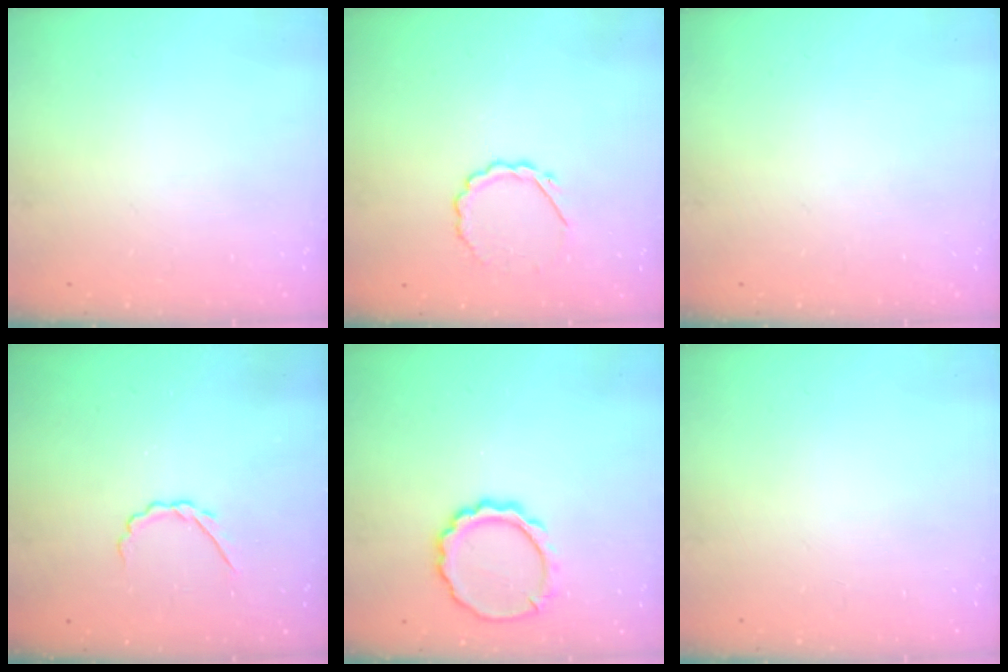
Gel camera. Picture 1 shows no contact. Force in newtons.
{"total": 4.8, "press": 4.6, "slide": 1.5}
{"total": 0.0}
{"total": 2.6, "press": 2.5, "slide": 0.8}
{"total": 9.8, "press": 9.8, "slide": 1.1}
{"total": 0.0}